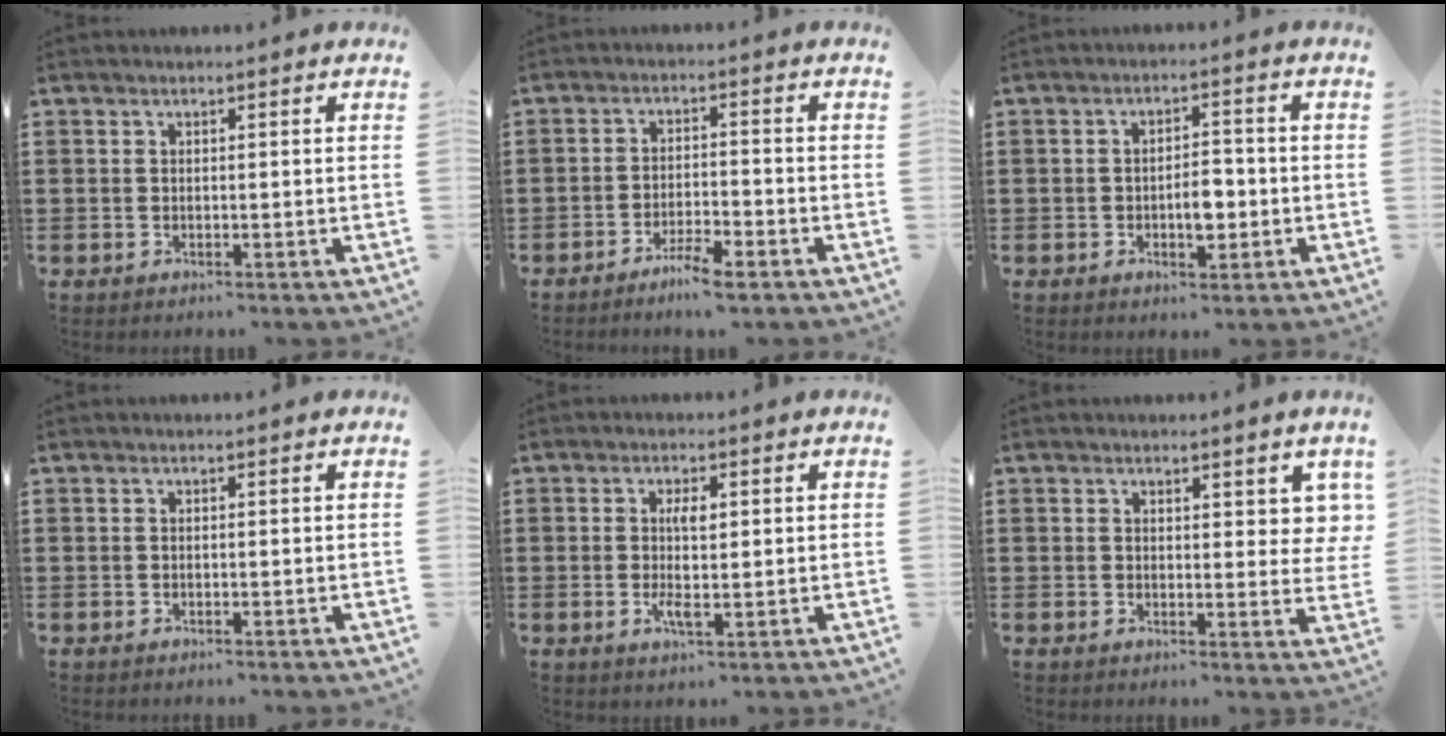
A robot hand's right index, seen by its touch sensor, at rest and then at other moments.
{"total": 3.7, "force": [-3.3, 0.0, 1.7], "torque": [-0.038, 0.002, -0.065]}
{"total": 4.6, "force": [-1.1, 2.2, 3.8], "torque": [-0.060, 0.002, -0.021]}
{"total": 0.0}
{"total": 3.9, "force": [0.2, 1.1, 3.8], "torque": [-0.064, -0.002, 0.002]}
{"total": 3.1, "force": [2.3, 1.6, 1.4], "torque": [-0.011, 0.001, 0.037]}